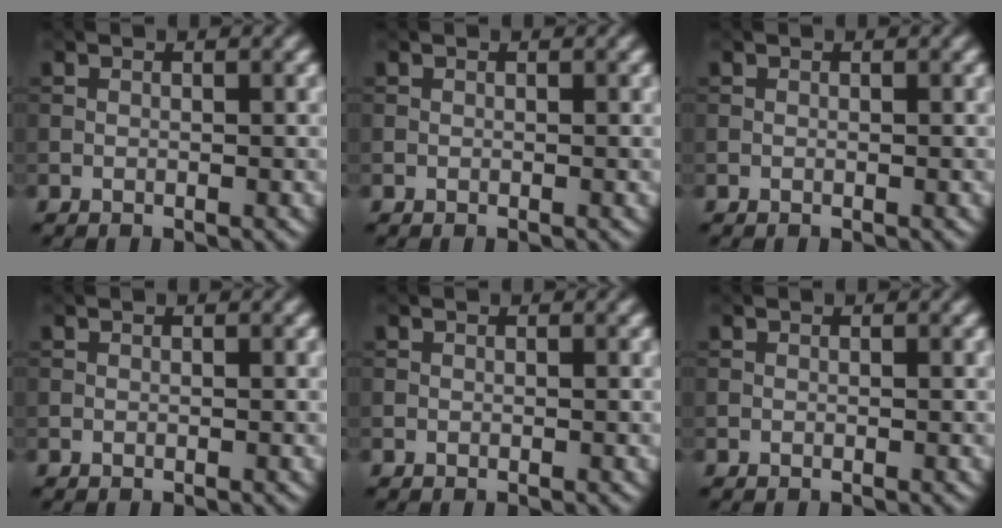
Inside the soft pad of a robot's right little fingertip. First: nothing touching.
{"total": 0.0}
{"total": 0.0}
{"total": 0.0}
{"total": 0.0}
{"total": 0.0}